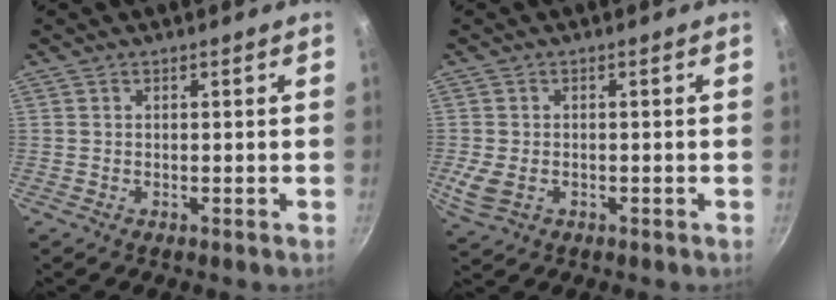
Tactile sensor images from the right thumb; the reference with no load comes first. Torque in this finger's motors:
{"motor_torque": [0.66, 0.62, 0.24, 0.24, 0.04]}